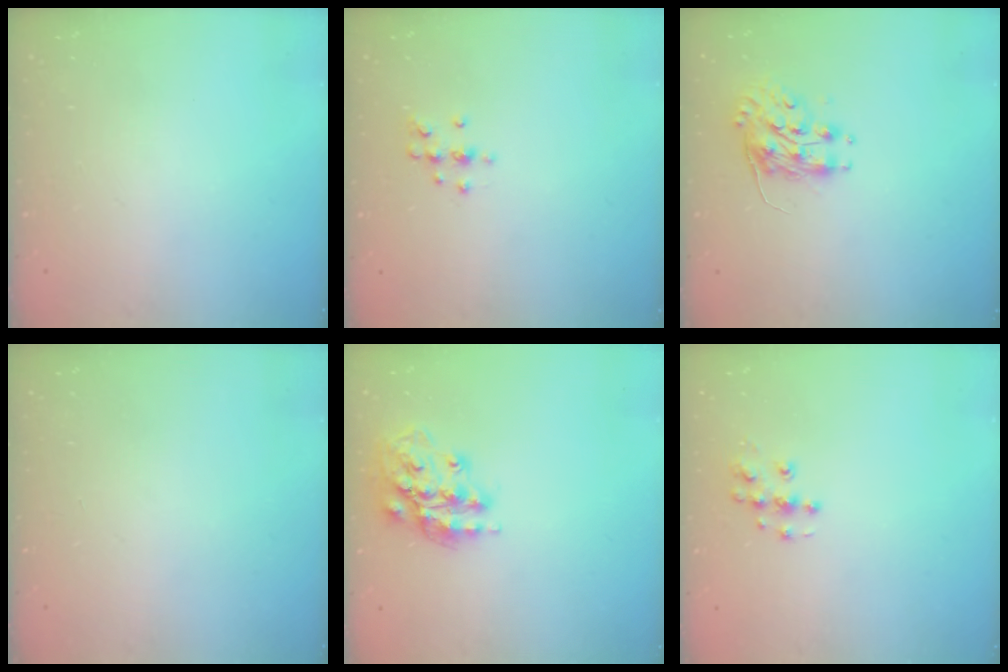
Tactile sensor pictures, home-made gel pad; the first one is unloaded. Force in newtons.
{"total": 6.5, "press": 6.4, "slide": 1.2}
{"total": 8.2, "press": 8.2, "slide": 0.3}
{"total": 0.0}
{"total": 16.1, "press": 16.1, "slide": 1.5}
{"total": 7.9, "press": 7.9, "slide": 0.4}